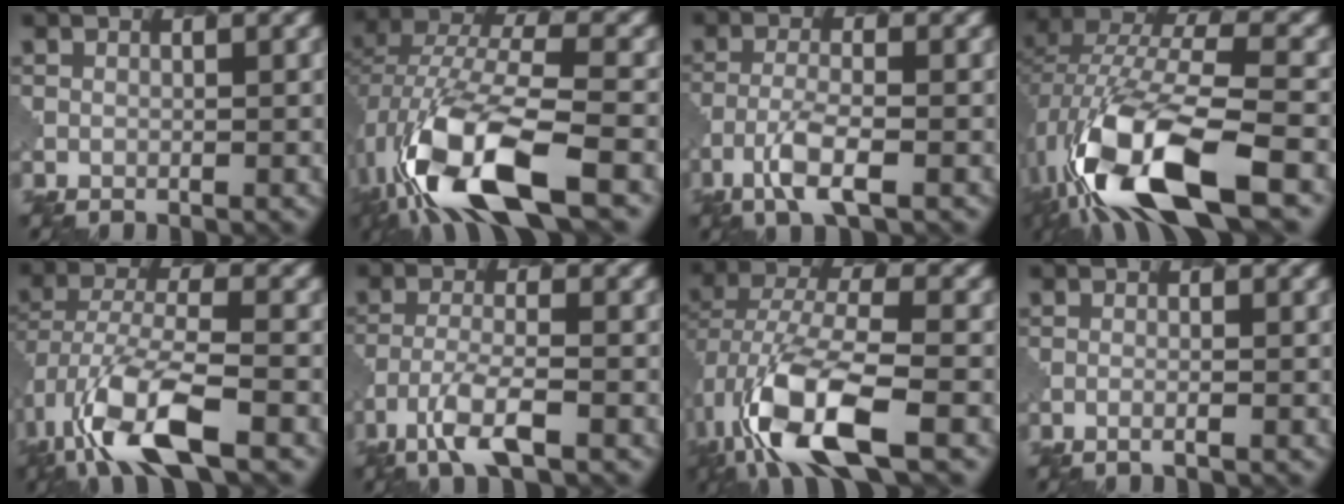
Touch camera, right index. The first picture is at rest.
{"total": 12.5, "force": [-5.6, 4.9, 10.0], "torque": [-0.210, -0.009, -0.104]}
{"total": 3.8, "force": [-2.1, 0.9, 3.0], "torque": [-0.064, -0.004, -0.044]}
{"total": 13.8, "force": [-6.3, 5.1, 11.2], "torque": [-0.236, -0.009, -0.114]}
{"total": 9.0, "force": [-4.7, 3.3, 6.9], "torque": [-0.141, -0.003, -0.090]}
{"total": 4.6, "force": [-2.9, 1.1, 3.4], "torque": [-0.070, -0.007, -0.060]}
{"total": 10.1, "force": [-4.2, 4.2, 8.2], "torque": [-0.167, -0.003, -0.080]}
{"total": 1.0, "force": [-0.4, 0.3, 0.9], "torque": [-0.007, 0.002, -0.013]}